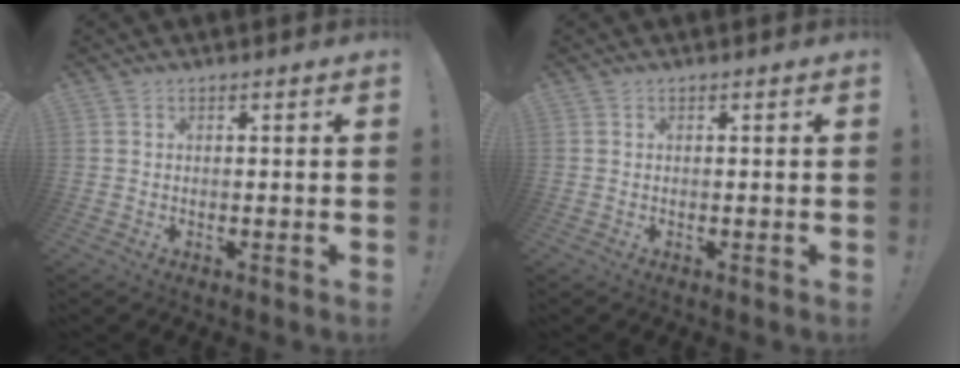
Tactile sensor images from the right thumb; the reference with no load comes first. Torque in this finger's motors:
{"motor_torque": [0.00, 0.00, 0.00, 0.00, 0.00]}